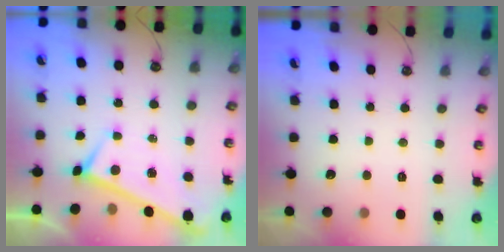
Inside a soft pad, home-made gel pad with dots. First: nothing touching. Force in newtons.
{"total": 0.0}